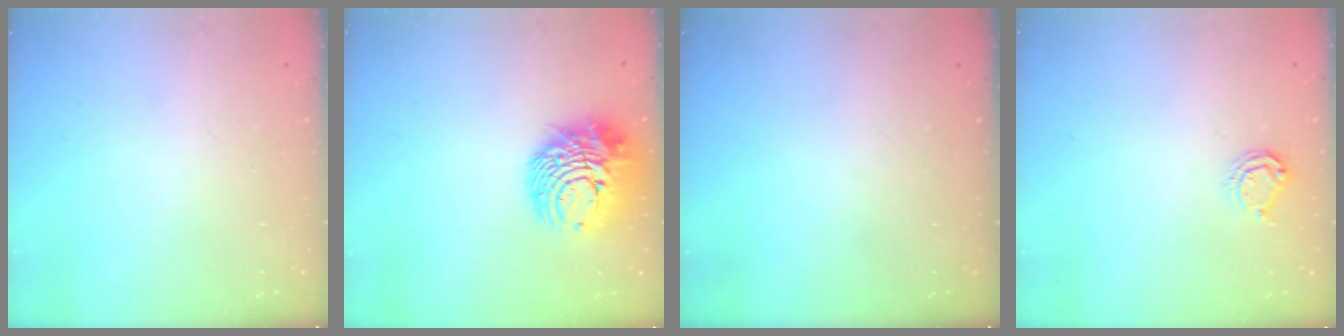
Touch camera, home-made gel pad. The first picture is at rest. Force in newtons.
{"total": 13.4, "press": 13.3, "slide": 1.5}
{"total": 0.0}
{"total": 5.4, "press": 5.4, "slide": 0.7}